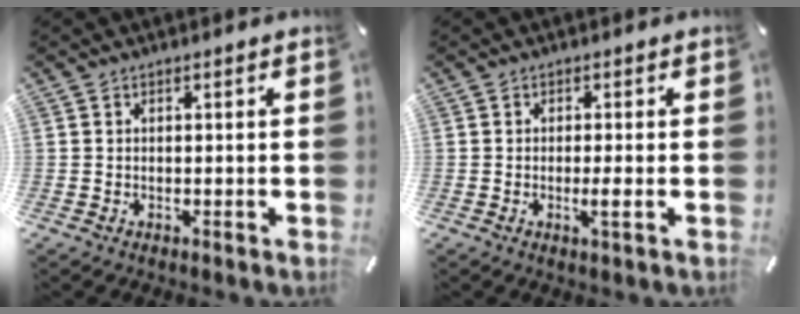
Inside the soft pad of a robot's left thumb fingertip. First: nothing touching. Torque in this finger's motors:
{"motor_torque": [-0.29, -0.09, 0.26, -0.24, 0.00]}